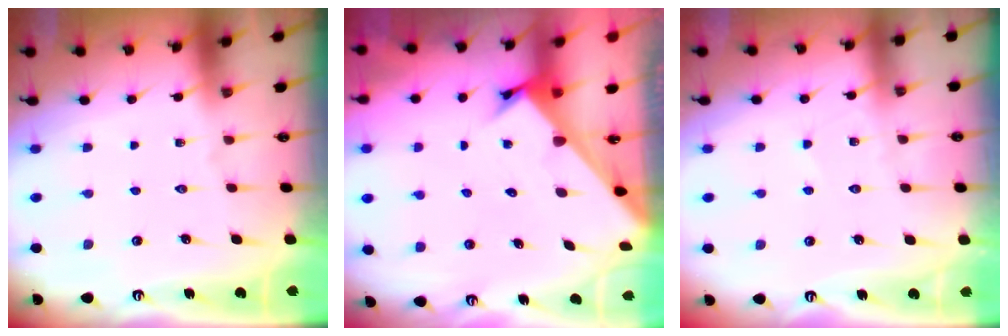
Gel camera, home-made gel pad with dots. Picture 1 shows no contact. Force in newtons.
{"total": 2.7, "press": 2.7, "slide": 0.2}
{"total": 4.8, "press": 4.8, "slide": 0.4}